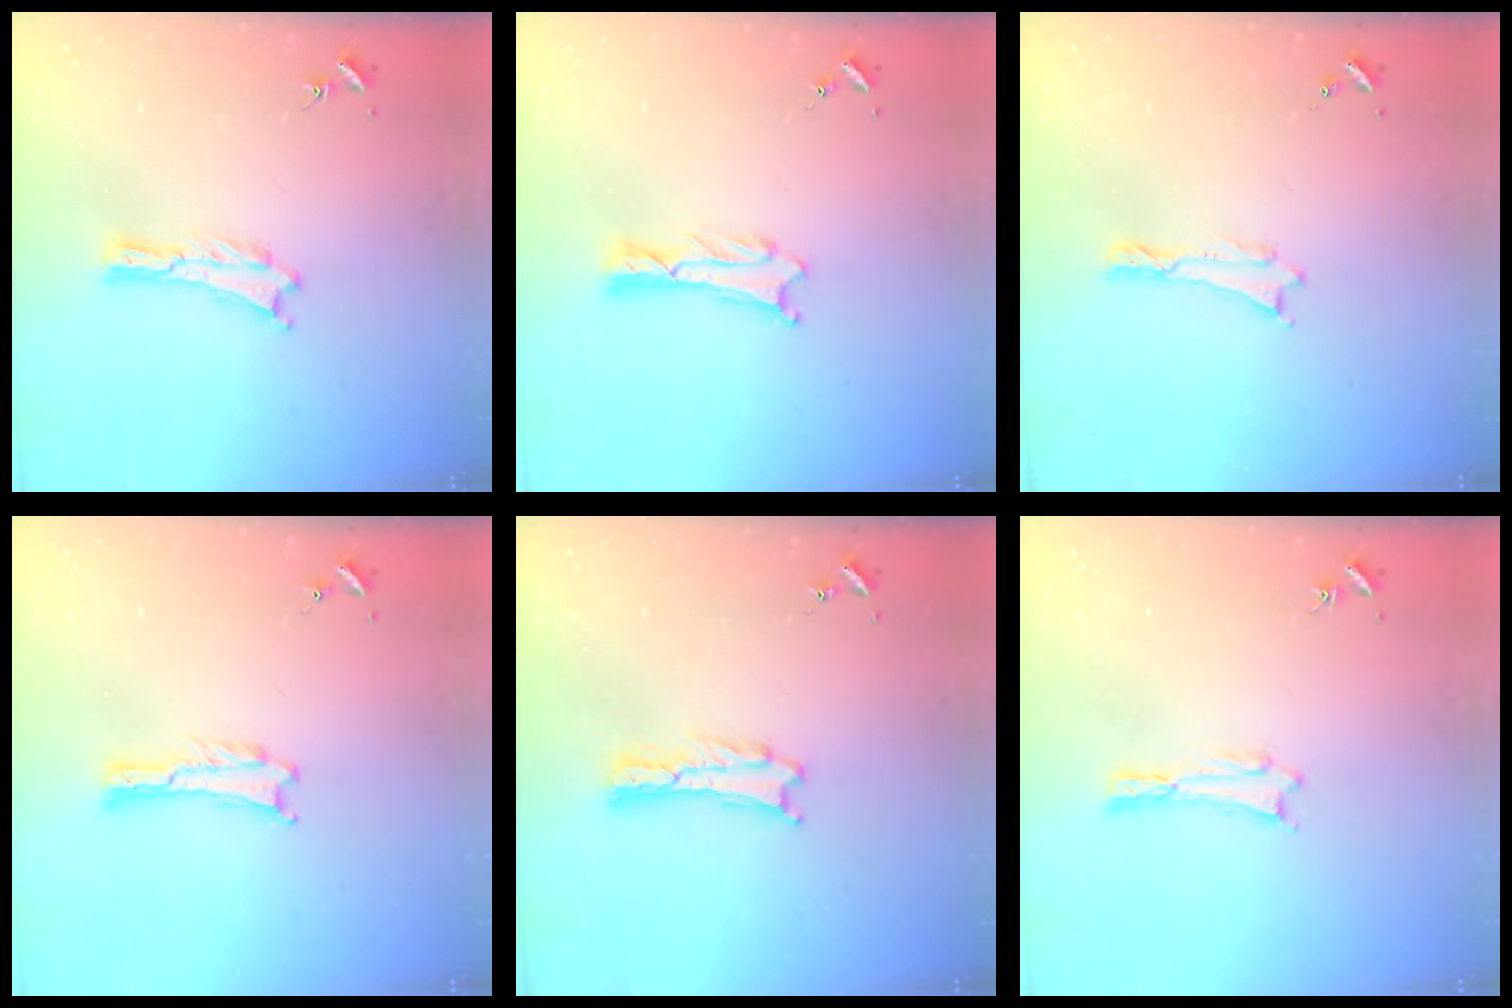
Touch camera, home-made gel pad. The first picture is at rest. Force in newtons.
{"total": 1.2, "press": 1.2, "slide": 0.0}
{"total": 0.0}
{"total": 0.0}
{"total": 0.7, "press": 0.7, "slide": 0.2}
{"total": 0.0}